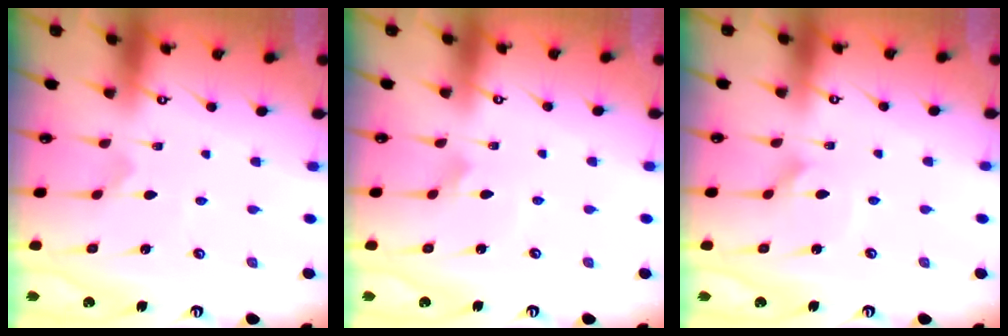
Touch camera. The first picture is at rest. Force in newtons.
{"total": 1.5, "press": 1.5, "slide": 0.1}
{"total": 1.8, "press": 1.8, "slide": 0.0}